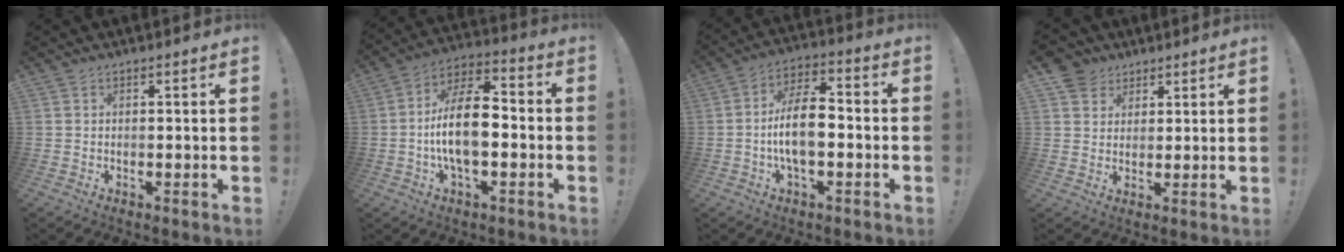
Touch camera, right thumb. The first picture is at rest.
{"total": 15.1, "force": [-2.9, 7.1, 13.0], "torque": [-0.249, 0.012, -0.055]}
{"total": 12.0, "force": [-2.6, 5.8, 10.2], "torque": [-0.192, 0.010, -0.049]}
{"total": 5.8, "force": [3.6, 4.5, 0.6], "torque": [-0.015, -0.022, 0.072]}